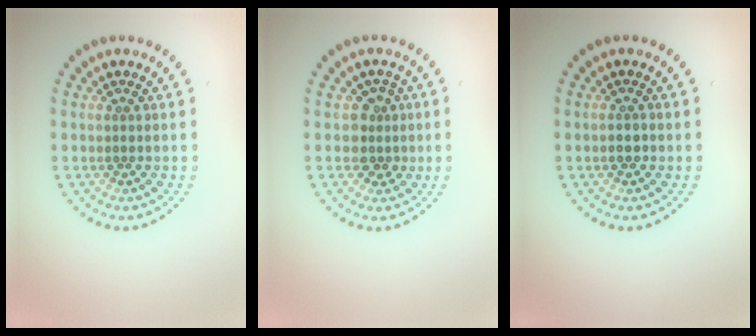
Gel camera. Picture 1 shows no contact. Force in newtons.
{"total": 2.3, "press": 1.9, "slide": 1.4}
{"total": 1.0, "press": 0.9, "slide": 0.3}